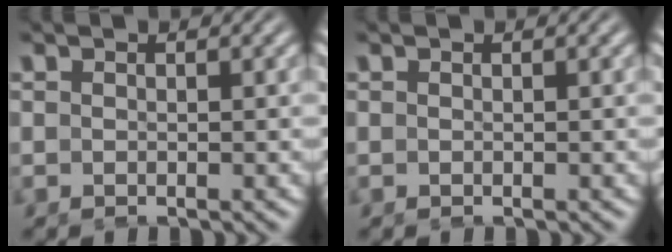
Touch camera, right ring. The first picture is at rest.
{"total": 0.0}